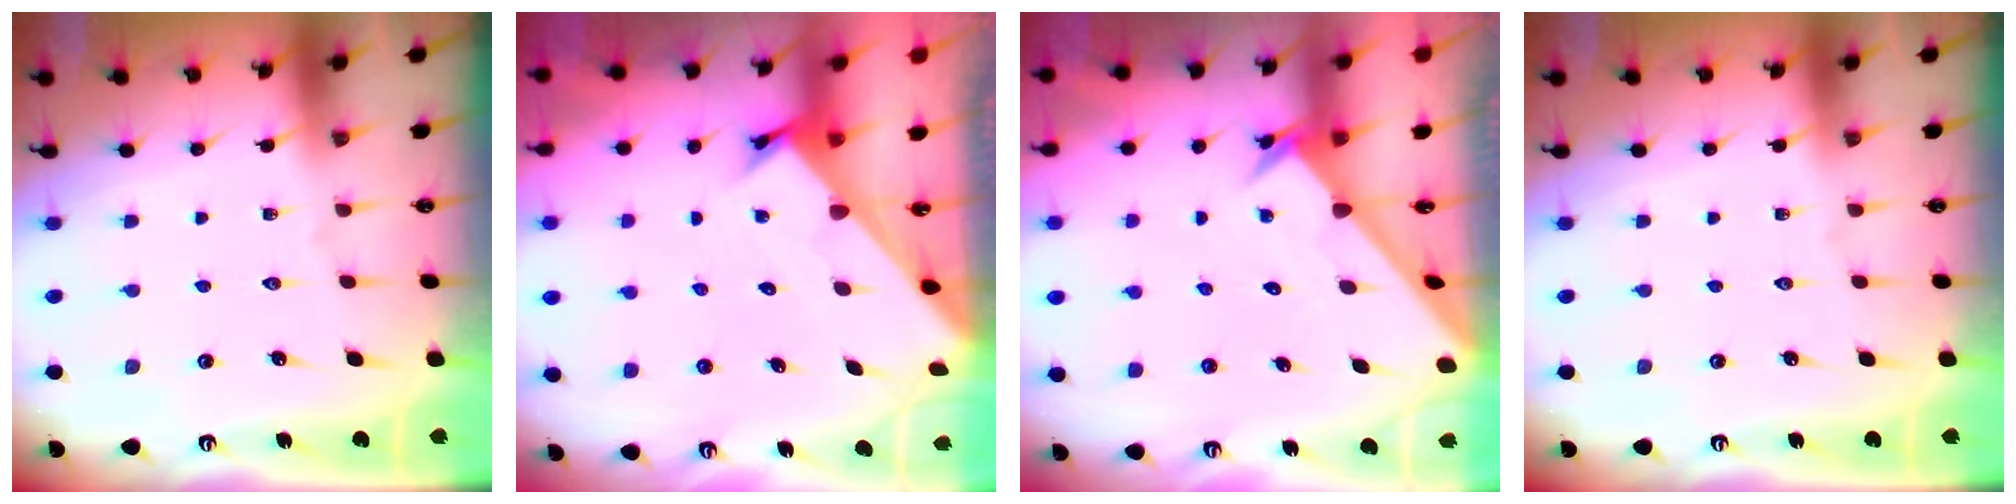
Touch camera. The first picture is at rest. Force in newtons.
{"total": 2.3, "press": 2.3, "slide": 0.2}
{"total": 2.6, "press": 2.6, "slide": 0.2}
{"total": 0.0}